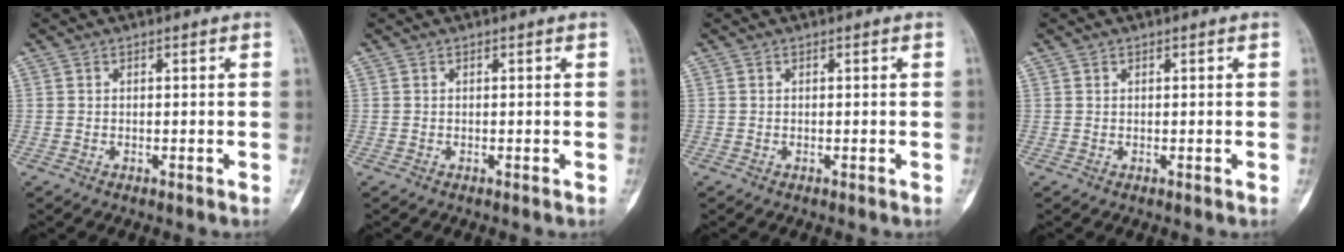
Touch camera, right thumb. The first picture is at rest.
{"total": 0.0}
{"total": 0.0}
{"total": 0.0}